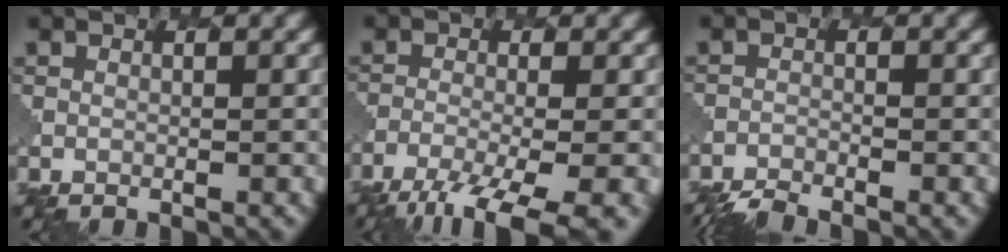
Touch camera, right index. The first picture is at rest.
{"total": 7.9, "force": [-5.3, 1.9, 5.6], "torque": [-0.096, -0.016, -0.089]}
{"total": 3.1, "force": [-3.0, 0.2, 0.7], "torque": [-0.020, -0.015, -0.056]}